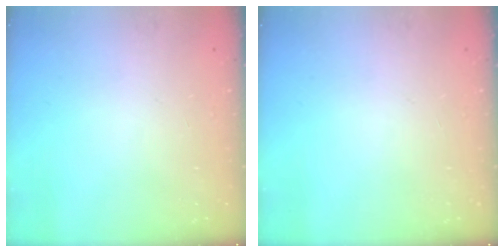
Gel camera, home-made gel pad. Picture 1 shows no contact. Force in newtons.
{"total": 0.0}